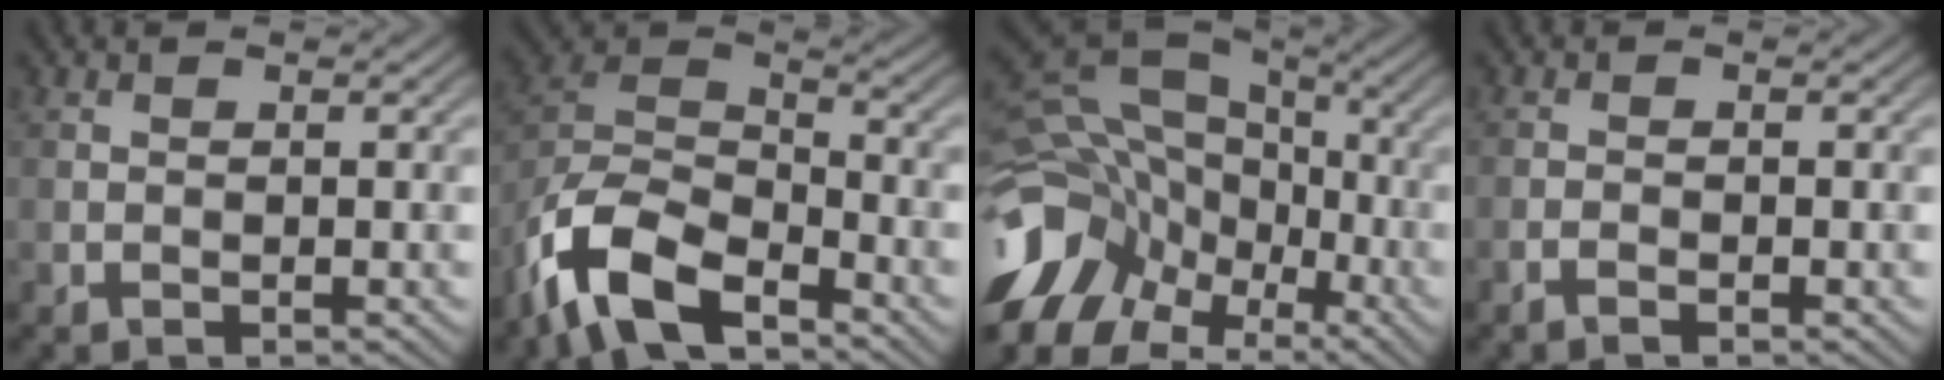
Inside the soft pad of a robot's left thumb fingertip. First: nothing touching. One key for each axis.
{"total": 12.4, "fx": -8.3, "fy": 5.1, "fz": 7.6, "tx": -0.159, "ty": -0.004, "tz": -0.182}
{"total": 19.0, "fx": -8.2, "fy": 13.5, "fz": 10.6, "tx": -0.252, "ty": -0.014, "tz": -0.120}
{"total": 0.9, "fx": -0.8, "fy": 0.0, "fz": 0.5, "tx": -0.010, "ty": 0.002, "tz": -0.018}